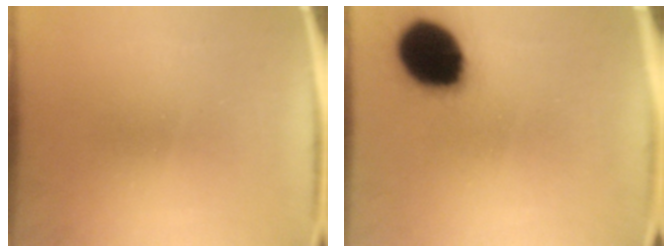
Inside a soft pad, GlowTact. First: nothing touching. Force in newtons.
{"total": 18.8}